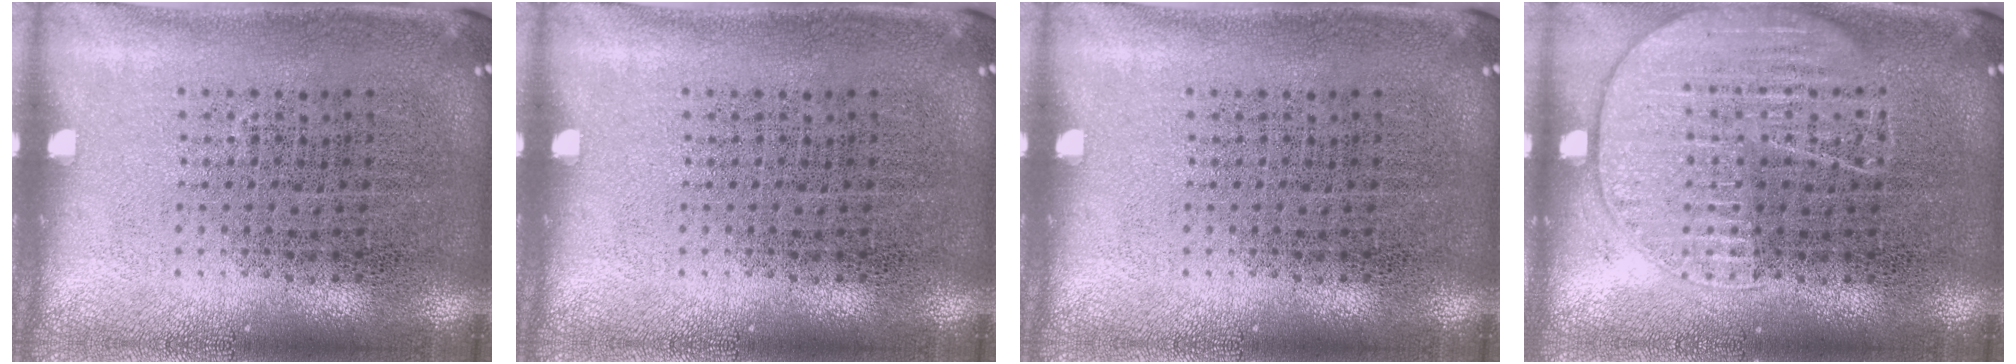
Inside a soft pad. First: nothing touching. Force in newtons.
{"total": 0.0}
{"total": 0.0}
{"total": 2.6, "press": 2.6, "slide": 0.3}